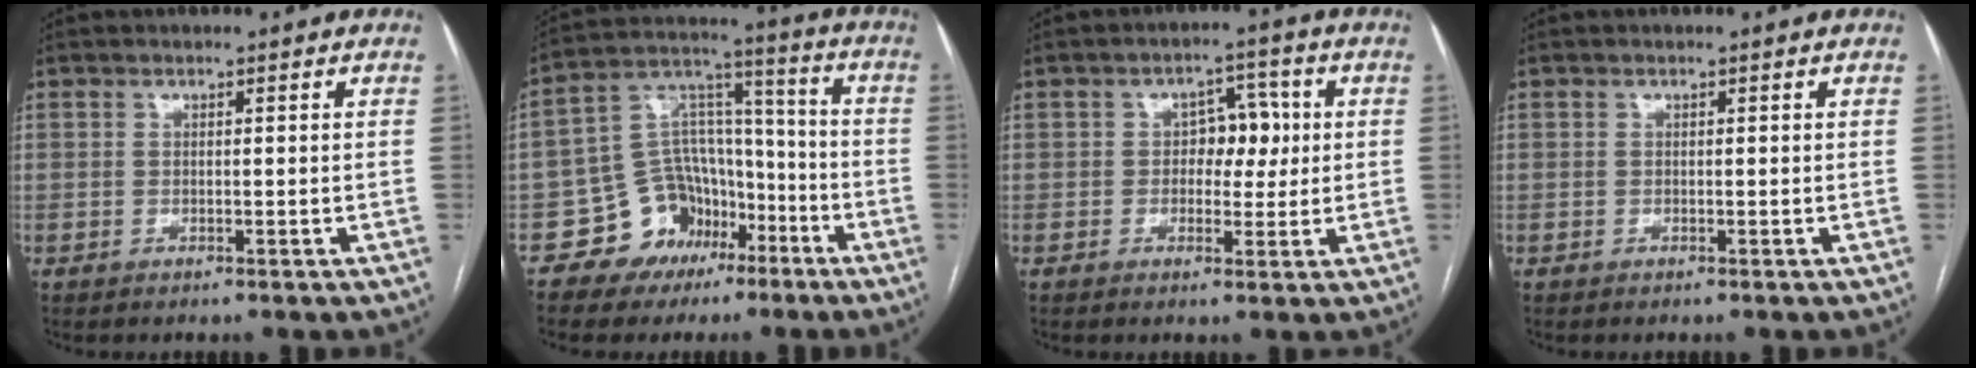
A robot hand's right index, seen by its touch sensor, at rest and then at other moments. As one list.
[{"total": 12.1, "force": [-6.2, 9.5, 4.2], "torque": [-0.069, 0.061, -0.096]}, {"total": 5.3, "force": [0.4, 3.3, 4.1], "torque": [-0.052, 0.017, 0.006]}, {"total": 0.0}]